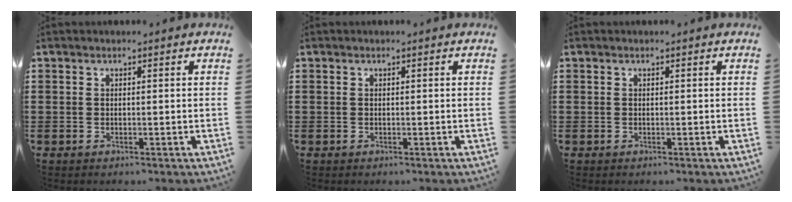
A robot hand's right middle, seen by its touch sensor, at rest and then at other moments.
{"total": 0.0}
{"total": 0.0}